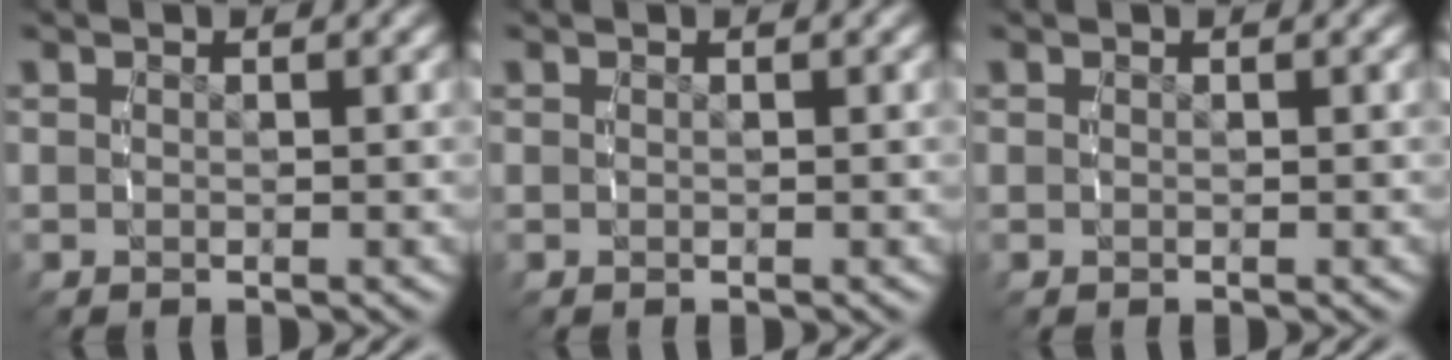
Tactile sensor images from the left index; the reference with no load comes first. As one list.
[{"total": 0.0}, {"total": 0.0}]